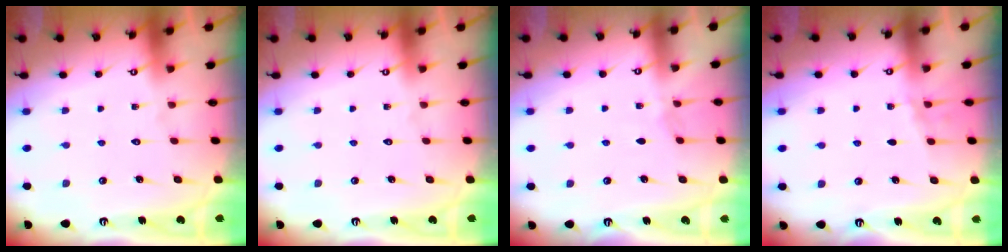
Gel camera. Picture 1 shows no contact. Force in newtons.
{"total": 0.0}
{"total": 2.3, "press": 2.2, "slide": 0.5}
{"total": 4.3, "press": 3.5, "slide": 2.5}